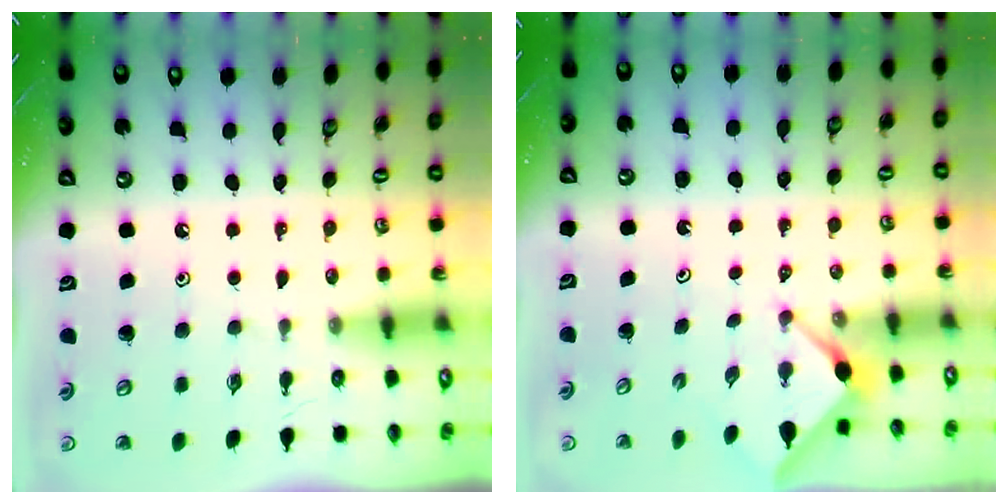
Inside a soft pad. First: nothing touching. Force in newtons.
{"total": 2.9, "press": 2.8, "slide": 0.3}